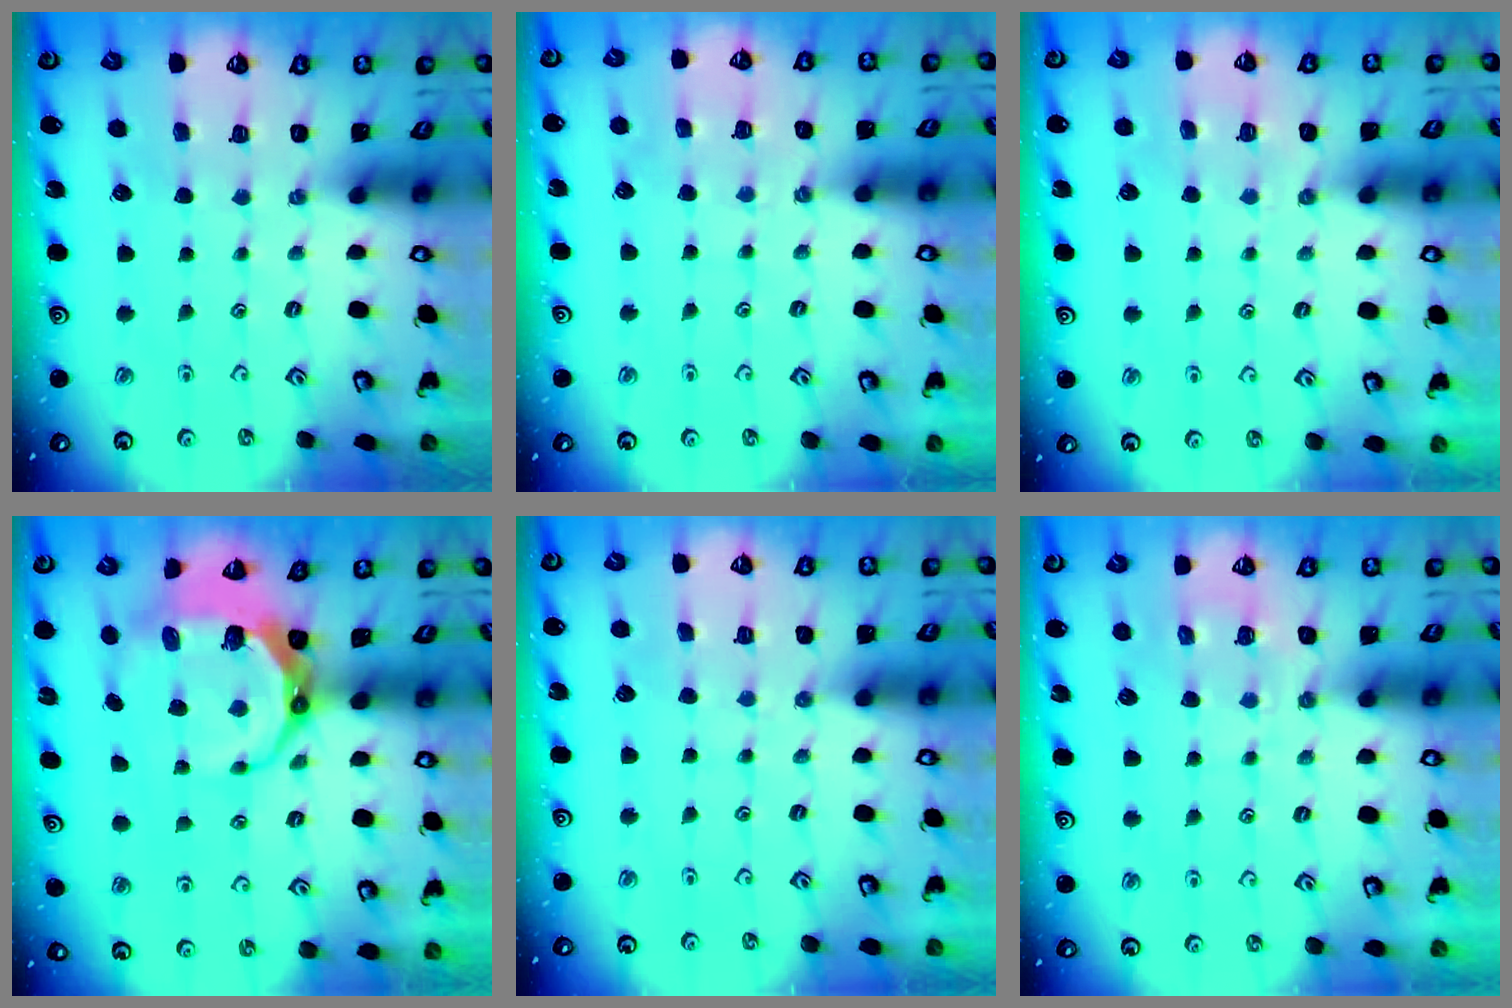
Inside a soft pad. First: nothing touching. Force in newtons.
{"total": 5.1, "press": 5.0, "slide": 0.8}
{"total": 4.5, "press": 4.5, "slide": 0.6}
{"total": 11.3, "press": 10.3, "slide": 4.5}
{"total": 3.8, "press": 3.7, "slide": 0.3}
{"total": 7.8, "press": 7.8, "slide": 0.5}